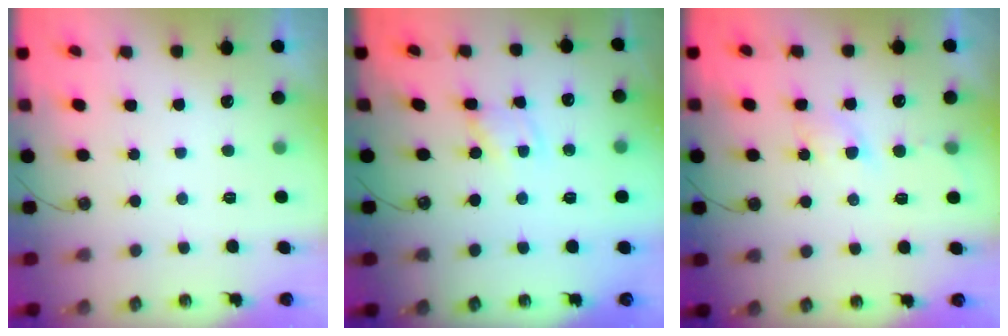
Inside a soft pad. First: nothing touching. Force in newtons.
{"total": 1.7, "press": 1.7, "slide": 0.1}
{"total": 3.9, "press": 3.9, "slide": 0.4}